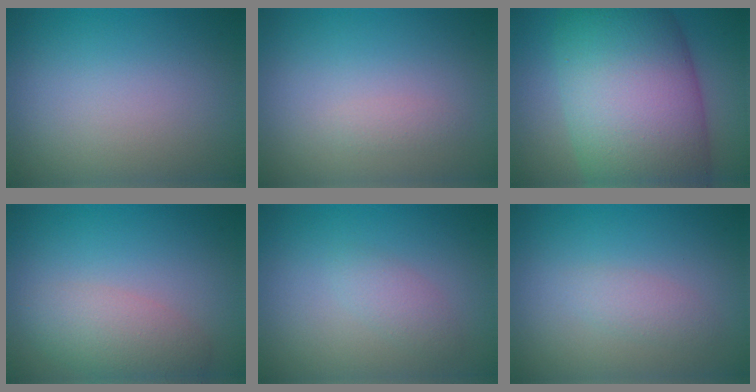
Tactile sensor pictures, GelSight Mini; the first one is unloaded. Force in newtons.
{"total": 0.7, "press": 0.7, "slide": 0.0}
{"total": 15.9, "press": 15.9, "slide": 0.8}
{"total": 3.4, "press": 3.4, "slide": 0.3}
{"total": 1.3, "press": 1.3, "slide": 0.0}
{"total": 1.3, "press": 1.3, "slide": 0.1}